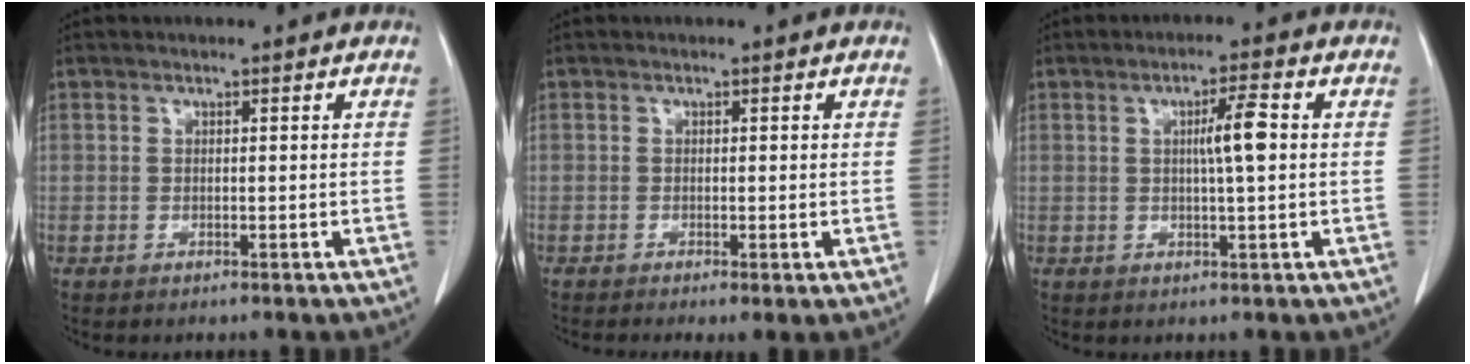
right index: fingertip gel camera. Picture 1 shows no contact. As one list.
[{"total": 1.7, "force": [-0.6, 0.4, 1.5], "torque": [-0.025, -0.006, -0.008]}, {"total": 4.7, "force": [0.6, 0.1, 4.6], "torque": [-0.078, 0.003, 0.008]}]